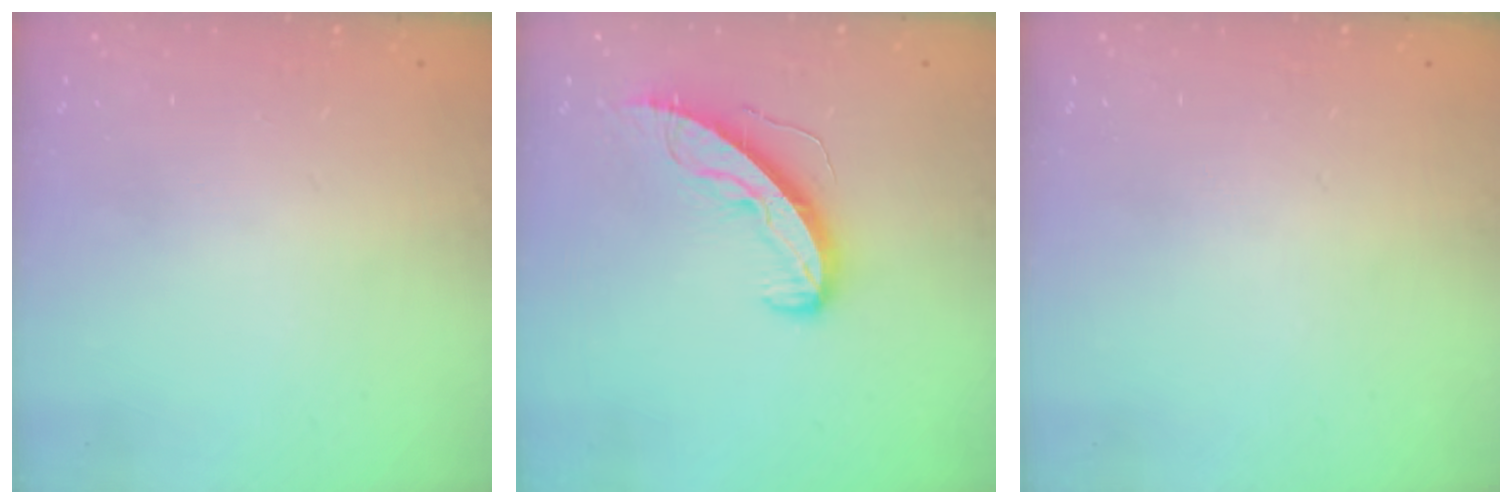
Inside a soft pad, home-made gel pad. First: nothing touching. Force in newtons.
{"total": 8.8, "press": 8.8, "slide": 0.3}
{"total": 0.0}